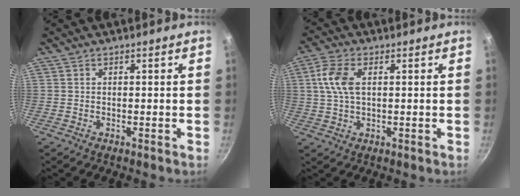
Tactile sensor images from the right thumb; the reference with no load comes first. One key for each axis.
{"total": 6.9, "fx": 1.5, "fy": 3.8, "fz": 5.6, "tx": -0.115, "ty": 0.010, "tz": 0.025}